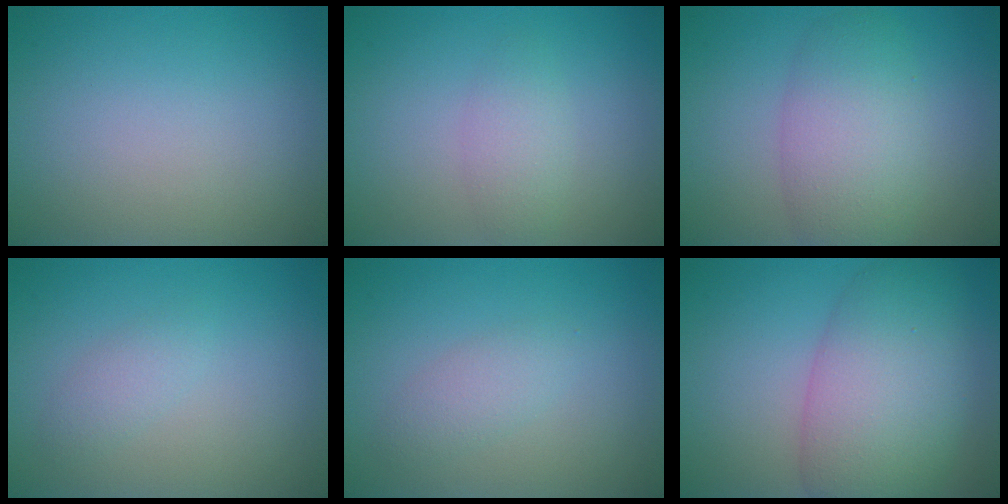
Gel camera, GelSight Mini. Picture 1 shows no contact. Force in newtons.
{"total": 1.9, "press": 1.9, "slide": 0.0}
{"total": 5.5, "press": 5.5, "slide": 0.1}
{"total": 1.4, "press": 1.4, "slide": 0.1}
{"total": 1.7, "press": 1.7, "slide": 0.1}
{"total": 8.4, "press": 8.4, "slide": 0.4}